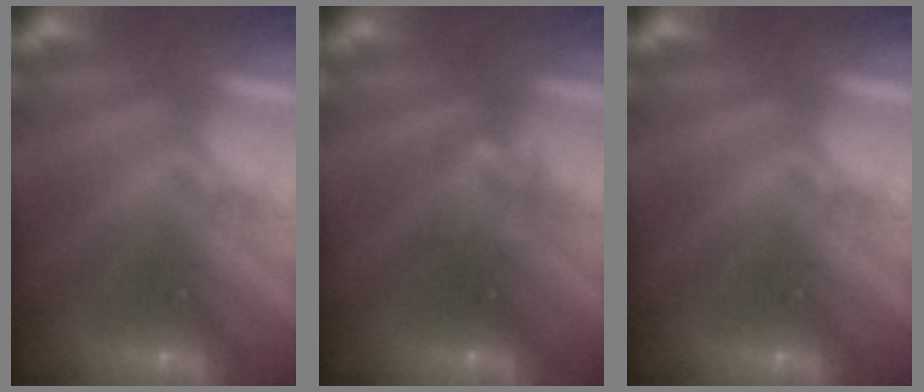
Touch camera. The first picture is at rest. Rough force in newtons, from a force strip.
{"total": 2.8}
{"total": 0.0}